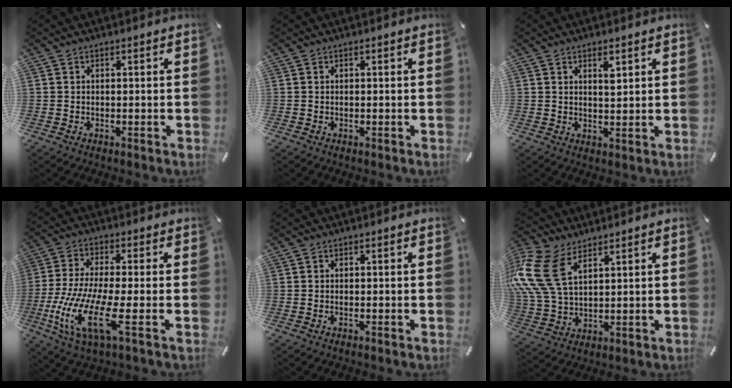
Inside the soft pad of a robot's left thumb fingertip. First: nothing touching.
{"total": 0.0}
{"total": 3.0, "force": [1.7, 1.0, 2.3], "torque": [-0.033, -0.006, 0.026]}
{"total": 14.9, "force": [-4.5, 3.8, 13.7], "torque": [-0.302, -0.021, -0.079]}
{"total": 0.0}
{"total": 13.7, "force": [6.8, 8.0, 8.8], "torque": [-0.234, -0.025, 0.120]}